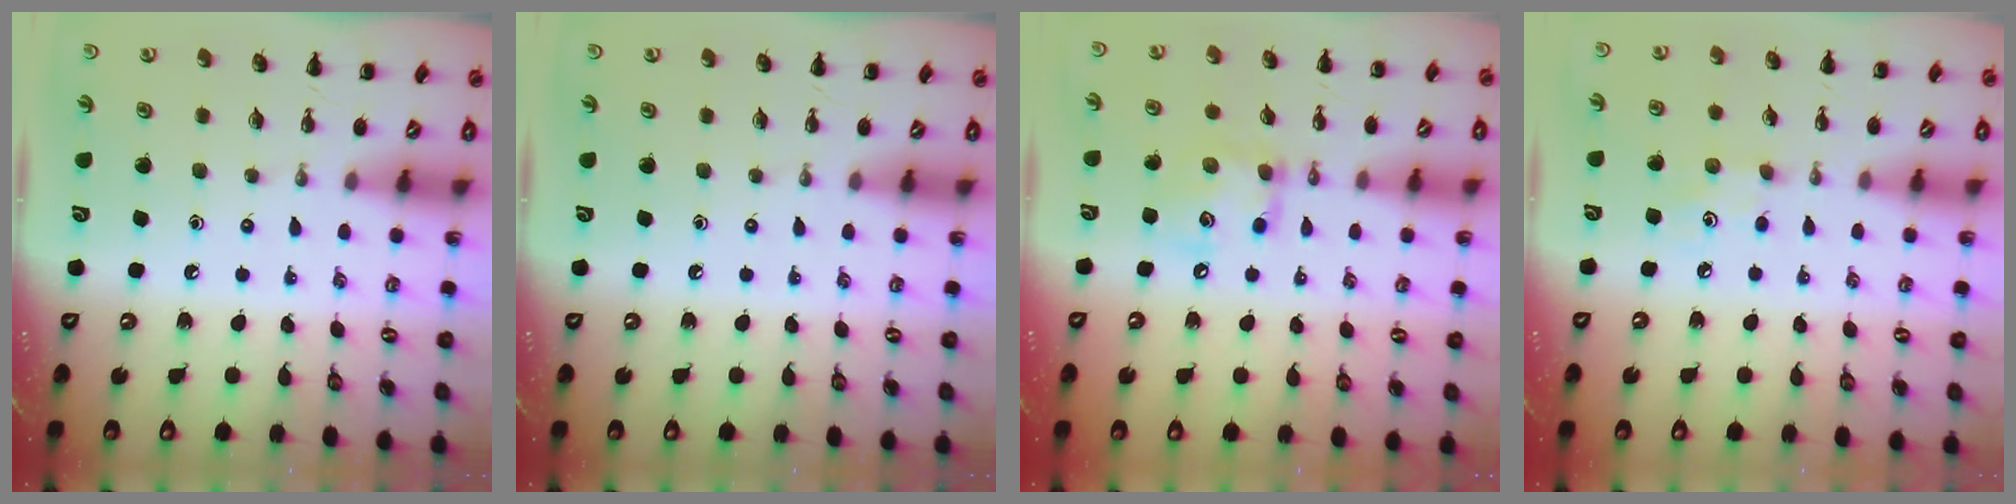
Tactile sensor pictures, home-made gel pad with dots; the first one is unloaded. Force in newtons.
{"total": 0.0}
{"total": 10.1, "press": 10.1, "slide": 0.6}
{"total": 3.7, "press": 3.6, "slide": 0.9}